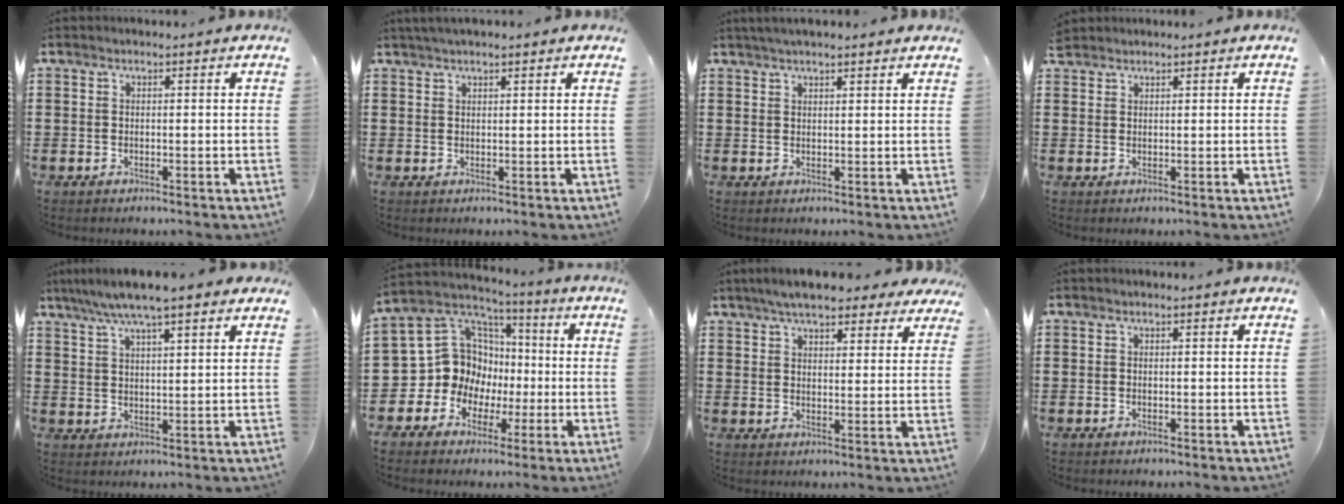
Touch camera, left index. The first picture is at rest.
{"total": 1.5, "force": [1.3, 0.2, 0.8], "torque": [-0.016, 0.003, 0.024]}
{"total": 2.1, "force": [1.9, 0.2, 0.9], "torque": [-0.021, 0.005, 0.035]}
{"total": 1.5, "force": [1.4, 0.5, 0.1], "torque": [-0.005, 0.001, 0.029]}
{"total": 6.6, "force": [5.2, 0.7, 3.9], "torque": [-0.090, -0.009, 0.092]}
{"total": 12.2, "force": [0.2, 11.6, 3.5], "torque": [-0.113, -0.024, 0.012]}
{"total": 6.5, "force": [5.7, 1.4, 2.8], "torque": [-0.064, -0.008, 0.104]}
{"total": 0.0}